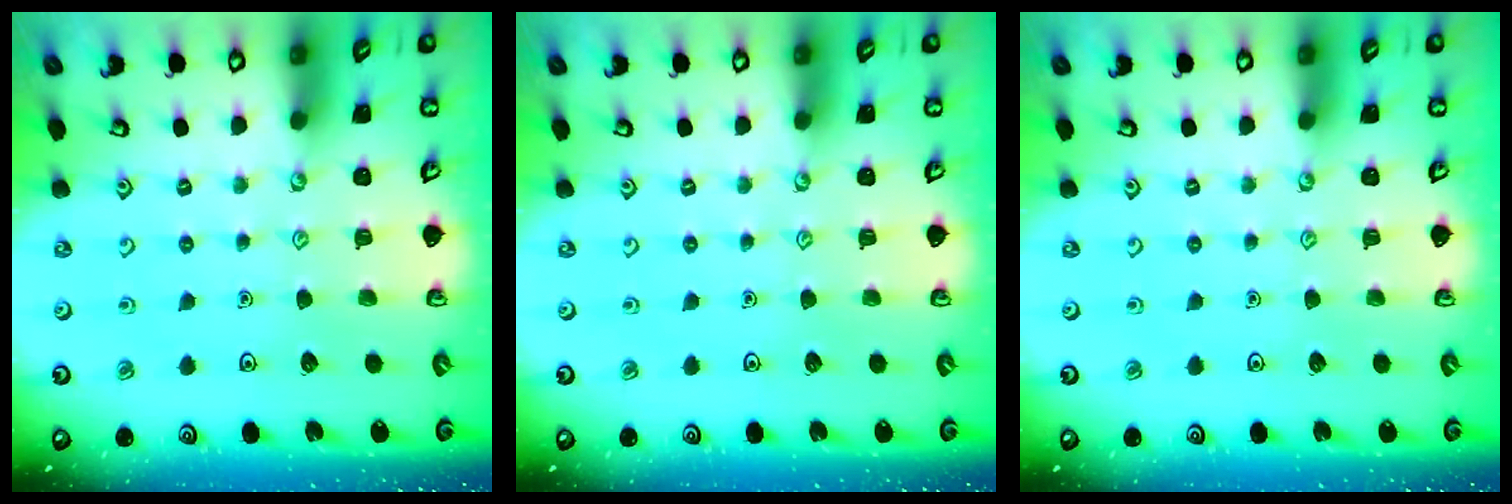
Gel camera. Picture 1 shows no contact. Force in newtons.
{"total": 0.0}
{"total": 0.0}